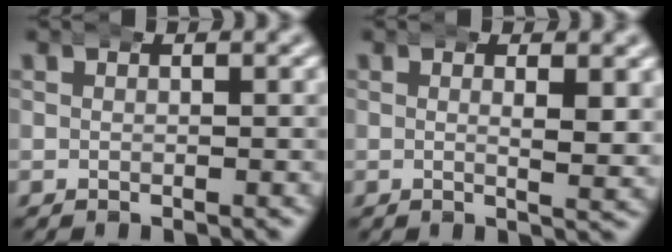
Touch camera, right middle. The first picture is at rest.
{"total": 2.3, "force": [0.7, 0.3, 2.2], "torque": [-0.037, -0.003, 0.007]}